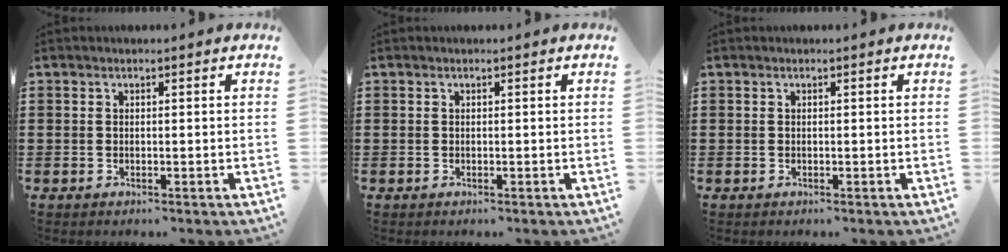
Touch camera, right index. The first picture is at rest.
{"total": 0.0}
{"total": 0.0}